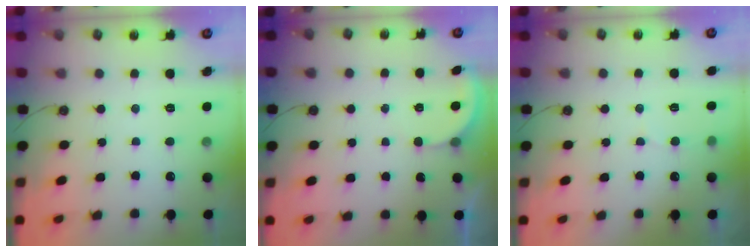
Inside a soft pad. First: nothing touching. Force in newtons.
{"total": 1.6, "press": 1.6, "slide": 0.3}
{"total": 5.4, "press": 5.2, "slide": 1.5}